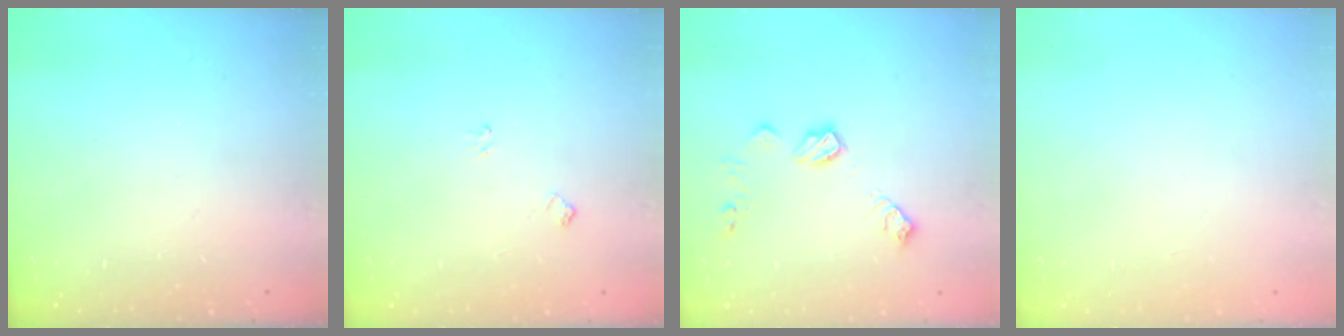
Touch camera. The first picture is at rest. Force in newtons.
{"total": 4.5, "press": 4.4, "slide": 0.6}
{"total": 9.0, "press": 9.0, "slide": 0.3}
{"total": 0.0}